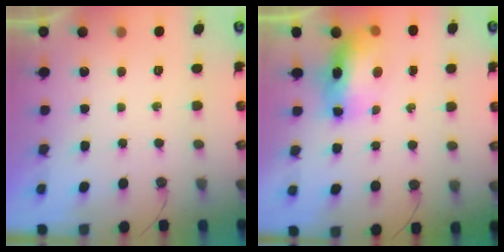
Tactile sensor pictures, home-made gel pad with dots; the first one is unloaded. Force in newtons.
{"total": 9.5, "press": 9.3, "slide": 2.0}